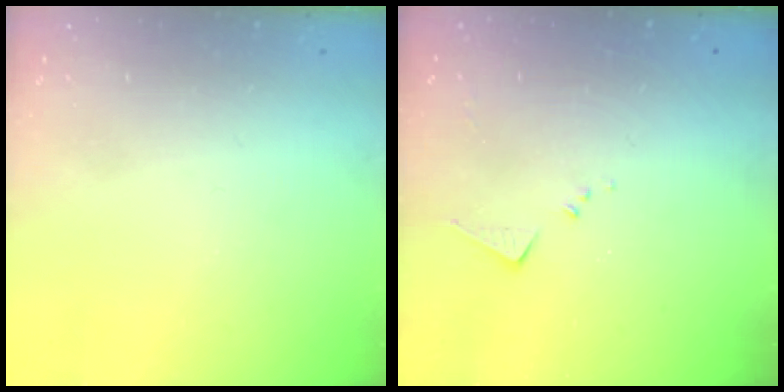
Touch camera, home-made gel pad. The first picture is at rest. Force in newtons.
{"total": 6.4, "press": 6.4, "slide": 0.4}